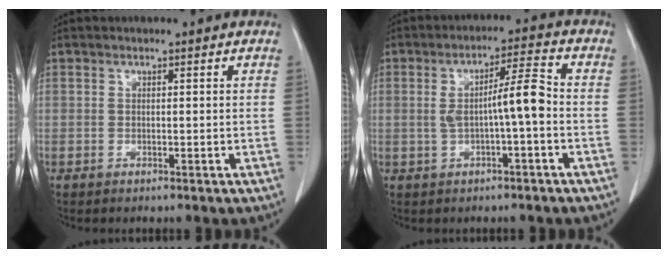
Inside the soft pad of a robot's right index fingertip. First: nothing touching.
{"total": 6.6, "force": [-0.5, 0.5, 6.6], "torque": [-0.112, 0.018, -0.007]}